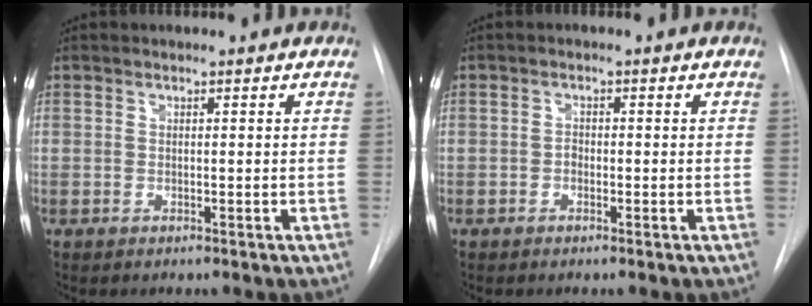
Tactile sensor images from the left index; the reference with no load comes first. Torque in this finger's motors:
{"motor_torque": [-0.07, 0.09, 0.00, 0.00]}